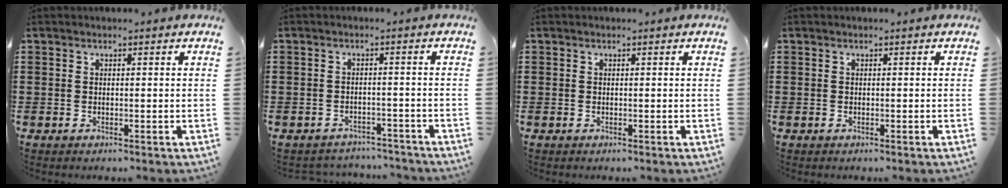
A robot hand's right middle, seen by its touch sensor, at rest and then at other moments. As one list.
[{"total": 2.4, "force": [-2.4, 0.3, -0.1], "torque": [-0.006, 0.000, -0.052]}, {"total": 0.0}, {"total": 0.0}]